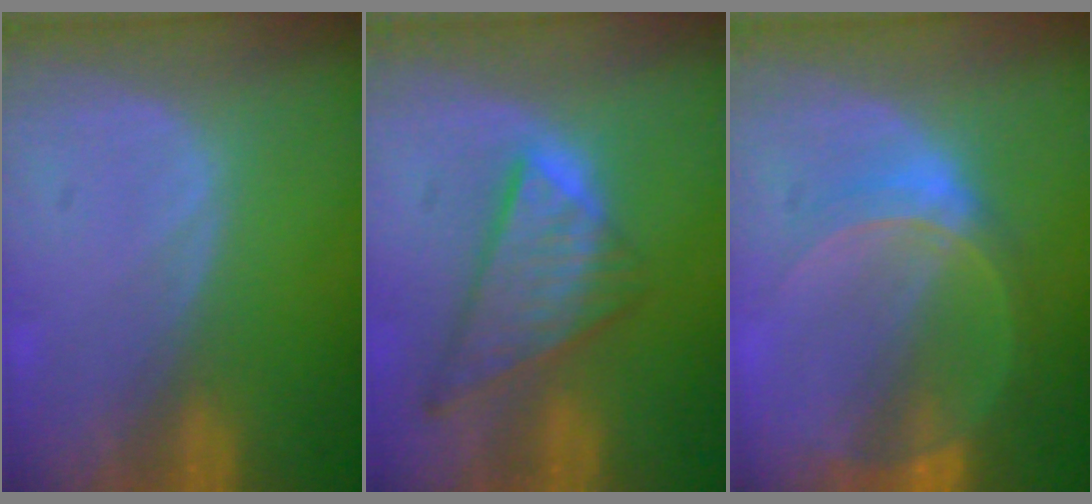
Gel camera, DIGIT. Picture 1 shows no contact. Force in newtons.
{"total": 8.6, "press": 7.3, "slide": 4.5}
{"total": 6.8, "press": 6.0, "slide": 3.2}